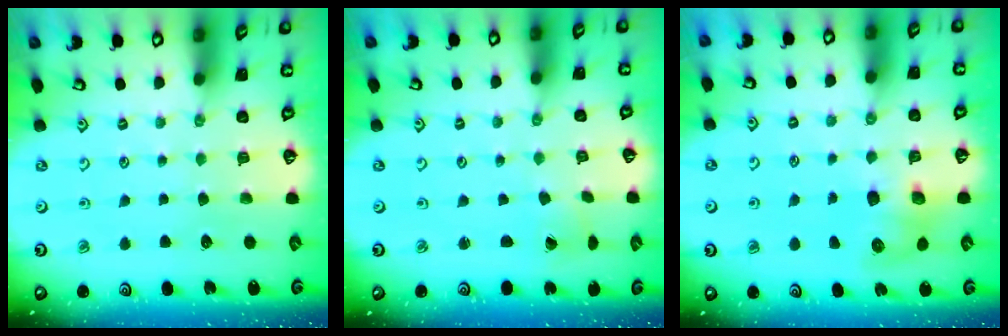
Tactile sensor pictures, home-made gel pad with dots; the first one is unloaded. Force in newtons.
{"total": 0.6, "press": 0.6, "slide": 0.0}
{"total": 8.8, "press": 8.7, "slide": 0.9}